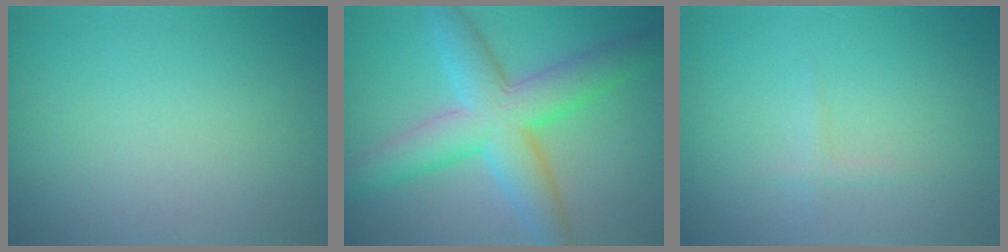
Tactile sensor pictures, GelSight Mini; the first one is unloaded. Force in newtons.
{"total": 7.6, "press": 7.6, "slide": 0.1}
{"total": 0.7, "press": 0.7, "slide": 0.0}